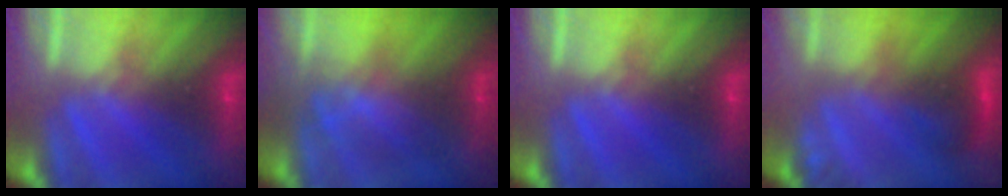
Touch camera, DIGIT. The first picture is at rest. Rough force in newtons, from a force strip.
{"total": 2.8}
{"total": 0.0}
{"total": 2.9}